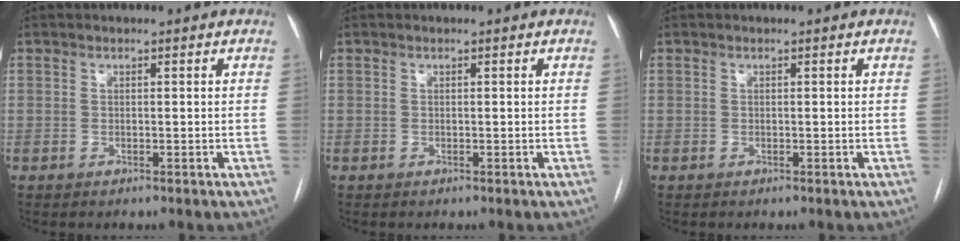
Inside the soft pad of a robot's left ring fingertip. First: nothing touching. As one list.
[{"total": 0.0}, {"total": 0.0}]